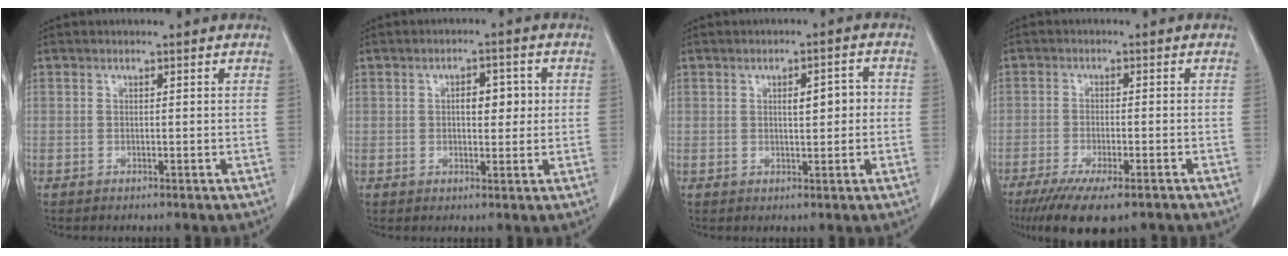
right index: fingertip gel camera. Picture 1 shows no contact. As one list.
[{"total": 5.0, "force": [0.6, 2.5, 4.3], "torque": [-0.067, 0.016, 0.014]}, {"total": 4.7, "force": [0.3, 1.9, 4.3], "torque": [-0.071, 0.019, 0.010]}, {"total": 12.0, "force": [-8.4, 3.4, 7.9], "torque": [-0.130, -0.022, -0.130]}]